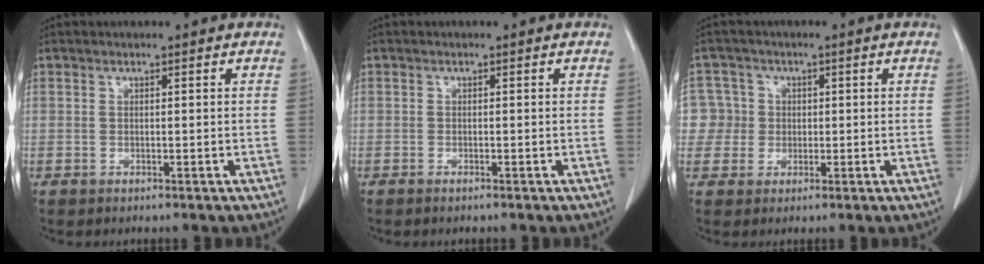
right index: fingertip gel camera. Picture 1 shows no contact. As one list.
[{"total": 0.8, "force": [-0.7, 0.1, 0.4], "torque": [-0.012, -0.002, -0.009]}, {"total": 5.0, "force": [0.2, 5.0, -0.2], "torque": [0.016, 0.019, 0.007]}]